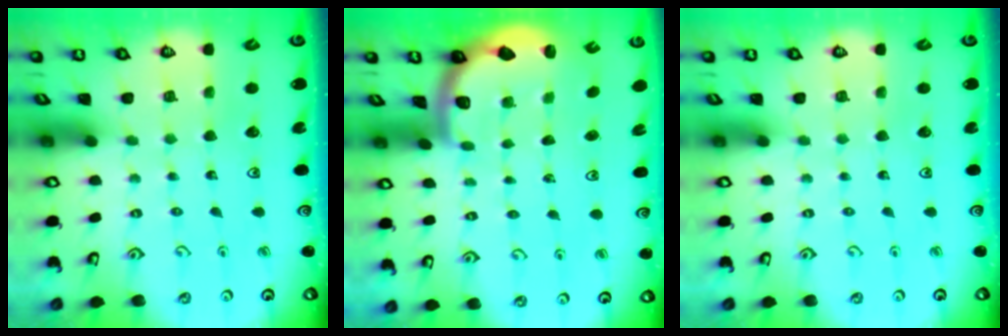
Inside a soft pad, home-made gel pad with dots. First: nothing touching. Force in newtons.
{"total": 2.0, "press": 1.9, "slide": 0.5}
{"total": 0.0}